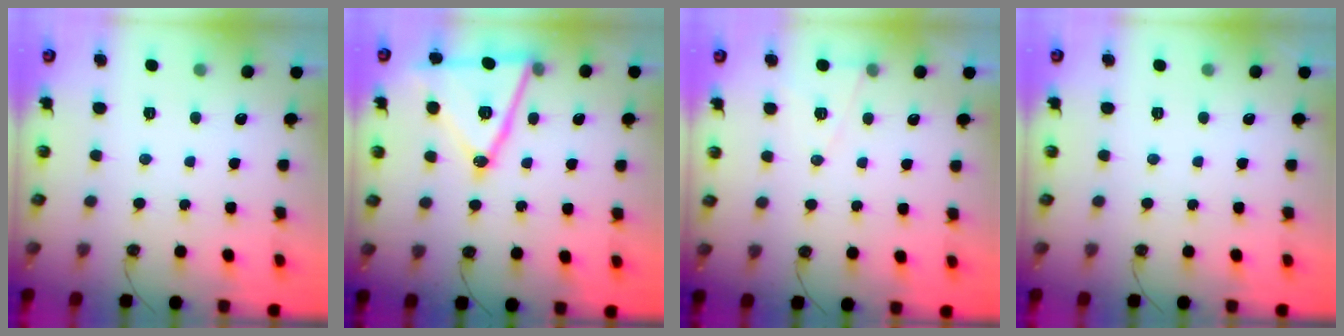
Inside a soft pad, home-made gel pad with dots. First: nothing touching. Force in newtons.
{"total": 18.6, "press": 18.3, "slide": 3.3}
{"total": 6.4, "press": 4.6, "slide": 4.4}
{"total": 0.0}